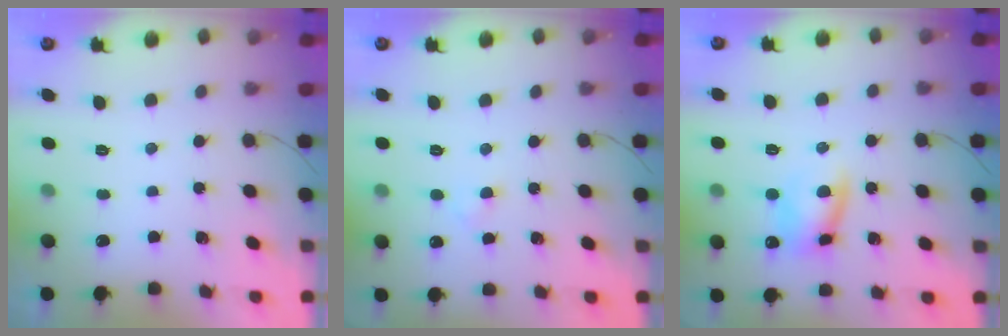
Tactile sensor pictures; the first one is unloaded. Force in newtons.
{"total": 1.7, "press": 1.4, "slide": 0.8}
{"total": 8.5, "press": 8.4, "slide": 1.3}